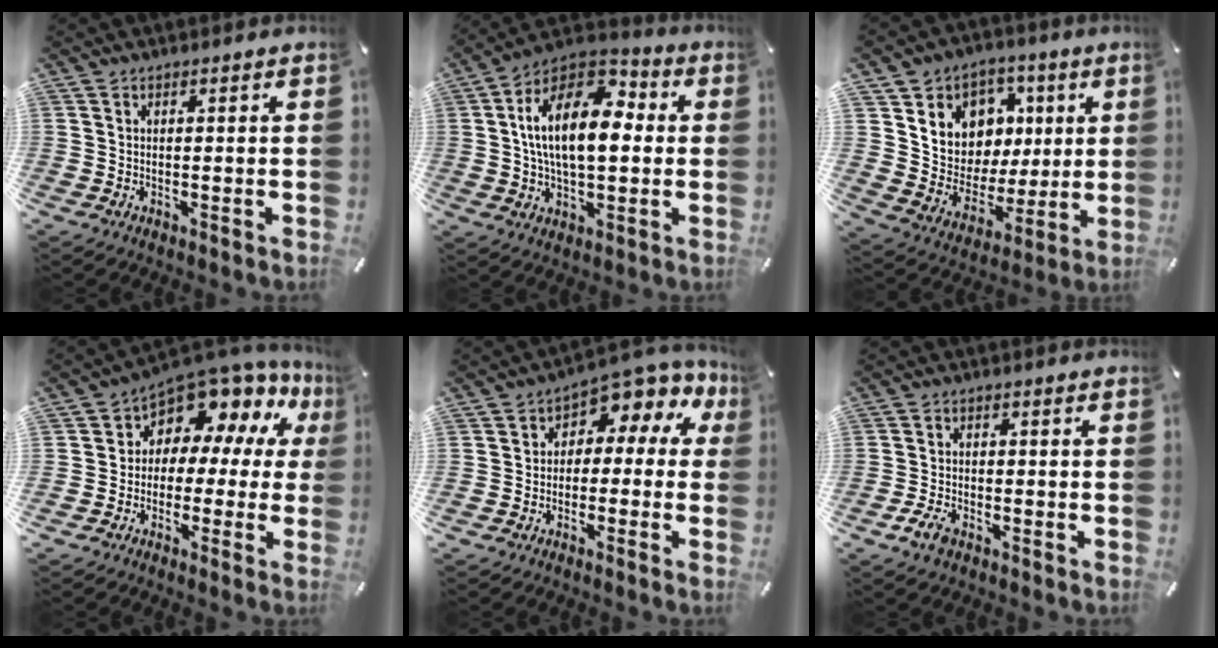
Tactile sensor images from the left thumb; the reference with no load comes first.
{"total": 18.0, "force": [2.4, 10.5, 14.4], "torque": [-0.271, -0.004, 0.035]}
{"total": 10.9, "force": [2.2, 10.5, 1.4], "torque": [-0.021, -0.029, 0.052]}
{"total": 9.6, "force": [7.3, 5.1, 3.5], "torque": [-0.068, -0.080, 0.130]}
{"total": 5.7, "force": [2.2, 3.5, 3.9], "torque": [-0.060, -0.028, 0.034]}
{"total": 3.8, "force": [-2.3, 2.0, 2.1], "torque": [-0.055, 0.005, -0.048]}